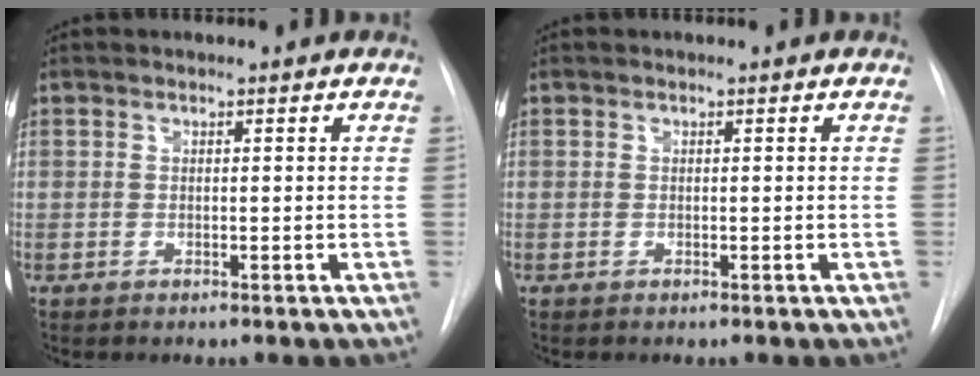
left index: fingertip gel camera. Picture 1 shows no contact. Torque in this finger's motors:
{"motor_torque": [-0.03, 0.04, 0.01, 0.00]}